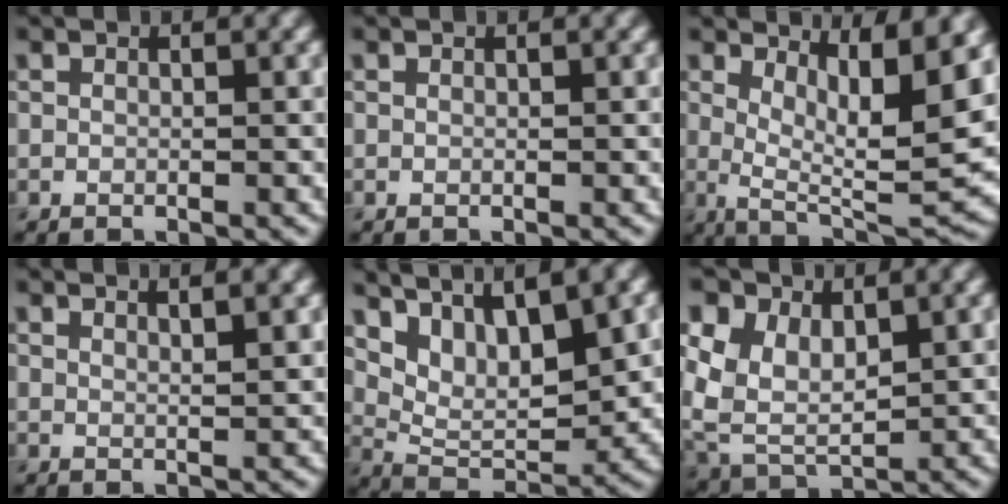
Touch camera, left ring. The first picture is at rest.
{"total": 0.0}
{"total": 8.5, "force": [2.7, 2.4, 7.7], "torque": [-0.116, -0.018, 0.051]}
{"total": 3.1, "force": [2.1, 1.0, 1.9], "torque": [-0.002, 0.016, 0.007]}
{"total": 7.1, "force": [4.0, 2.9, 5.1], "torque": [-0.089, -0.003, 0.078]}
{"total": 8.0, "force": [2.5, 5.5, 5.3], "torque": [-0.127, -0.003, 0.051]}